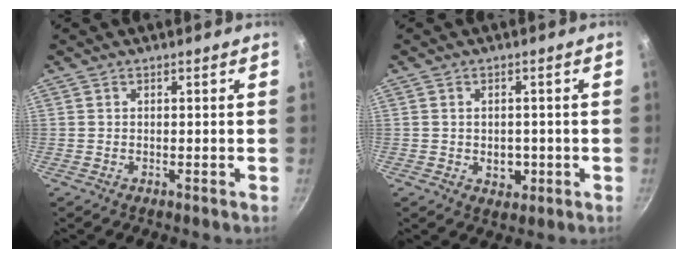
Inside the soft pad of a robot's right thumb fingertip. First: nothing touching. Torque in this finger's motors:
{"motor_torque": [-0.26, -0.04, -0.25, 0.11, -0.02]}